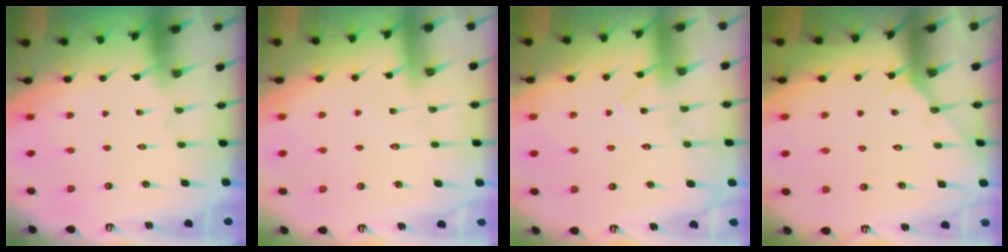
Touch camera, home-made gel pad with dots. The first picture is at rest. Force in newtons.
{"total": 4.8, "press": 4.8, "slide": 0.3}
{"total": 11.0, "press": 11.0, "slide": 0.7}
{"total": 4.7, "press": 4.7, "slide": 0.6}